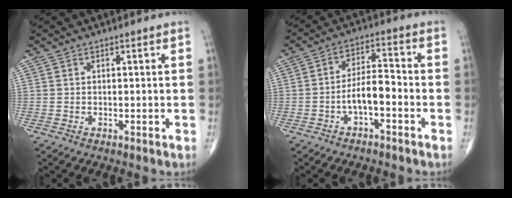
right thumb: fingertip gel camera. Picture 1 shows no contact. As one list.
[{"total": 6.5, "force": [-2.5, 2.6, 5.4], "torque": [-0.091, 0.035, -0.046]}]